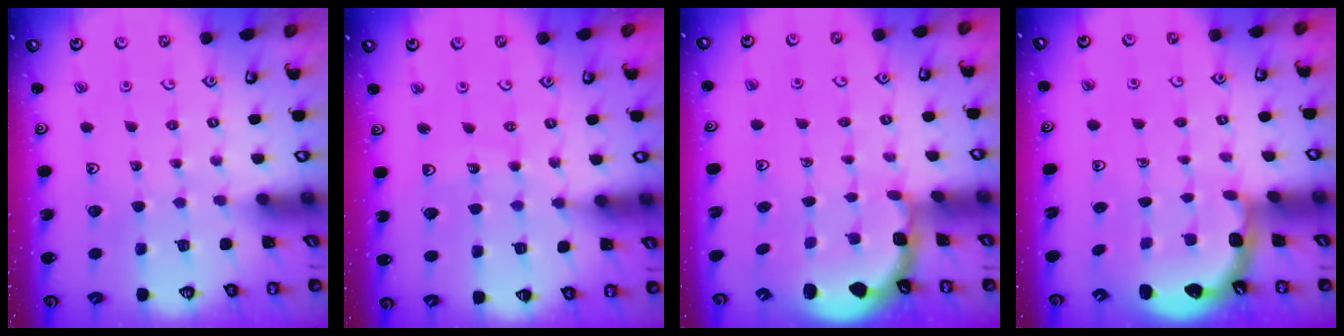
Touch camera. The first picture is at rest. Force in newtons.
{"total": 6.5, "press": 6.0, "slide": 2.5}
{"total": 2.2, "press": 1.9, "slide": 1.1}
{"total": 2.5, "press": 2.1, "slide": 1.3}